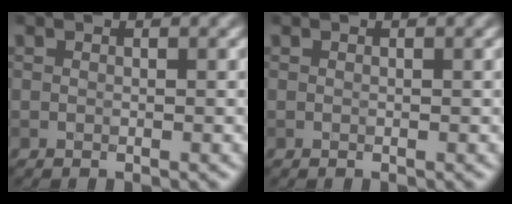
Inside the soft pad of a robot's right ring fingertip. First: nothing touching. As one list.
[{"total": 0.0}]